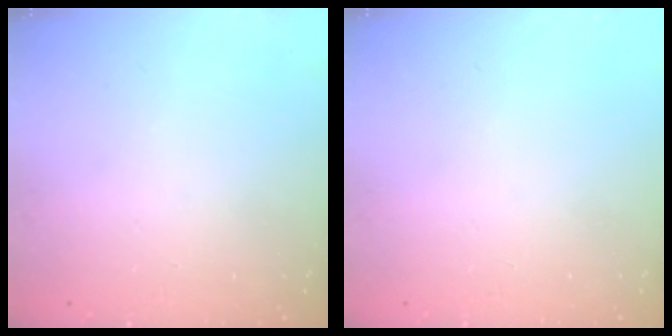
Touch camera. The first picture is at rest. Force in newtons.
{"total": 0.0}